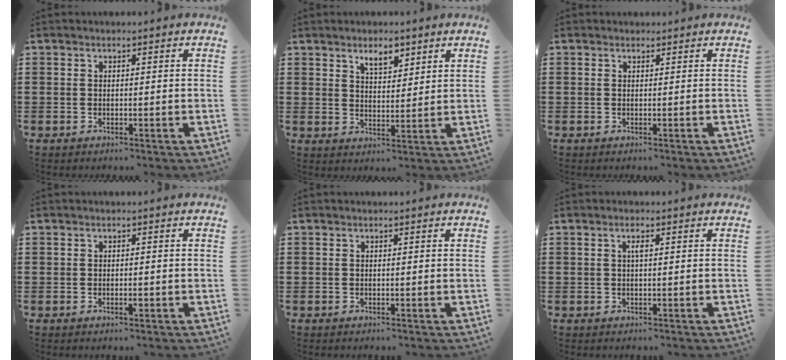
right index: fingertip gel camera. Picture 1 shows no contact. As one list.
[{"total": 4.1, "force": [3.0, 1.7, 2.1], "torque": [-0.033, 0.001, 0.051]}, {"total": 0.0}, {"total": 0.9, "force": [-0.4, 0.3, 0.8], "torque": [-0.015, -0.004, -0.006]}, {"total": 0.0}, {"total": 1.2, "force": [0.3, 0.2, 1.2], "torque": [-0.023, 0.003, 0.004]}]